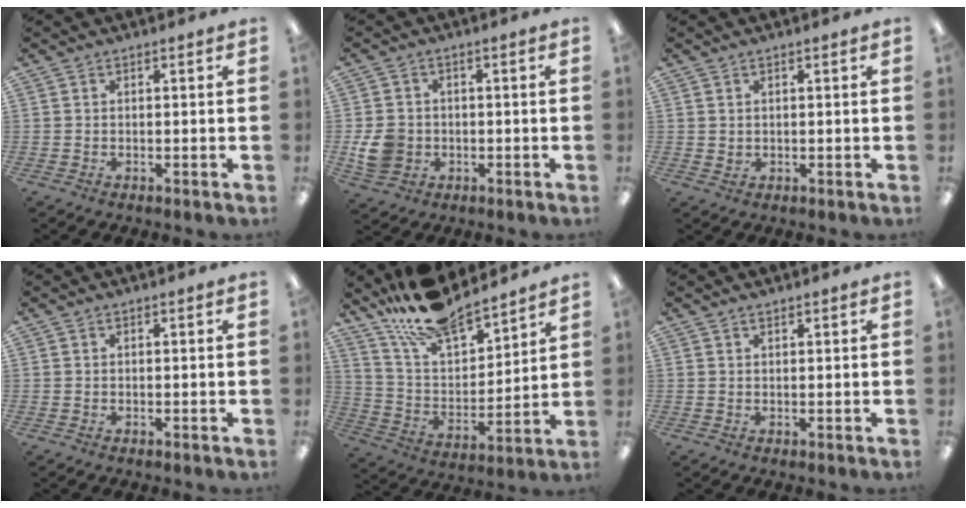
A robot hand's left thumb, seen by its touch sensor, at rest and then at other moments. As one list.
[{"total": 6.4, "force": [-1.1, 5.6, 2.9], "torque": [-0.055, 0.006, -0.020]}, {"total": 1.0, "force": [0.8, 0.6, 0.2], "torque": [-0.004, -0.001, 0.016]}, {"total": 0.0}, {"total": 16.4, "force": [14.8, 4.4, 5.5], "torque": [-0.121, -0.103, 0.268]}, {"total": 0.9, "force": [0.9, 0.1, 0.3], "torque": [-0.006, -0.001, 0.015]}]